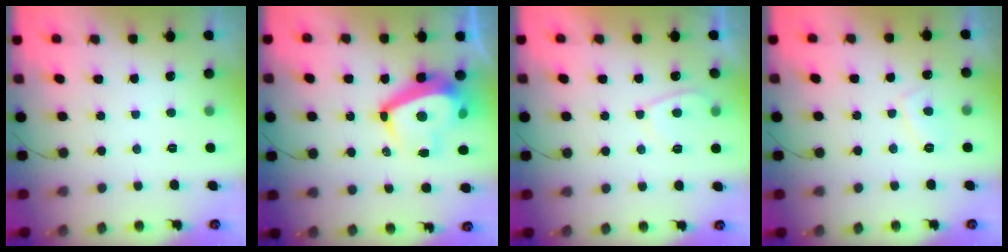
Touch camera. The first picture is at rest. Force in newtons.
{"total": 11.4, "press": 11.2, "slide": 2.3}
{"total": 4.1, "press": 4.0, "slide": 0.8}
{"total": 3.7, "press": 3.5, "slide": 0.9}